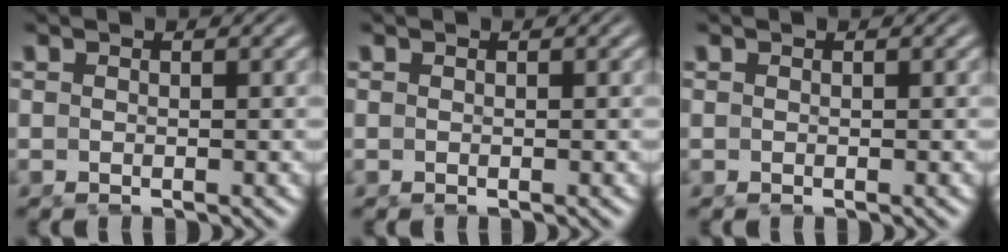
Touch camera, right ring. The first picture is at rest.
{"total": 0.0}
{"total": 0.0}